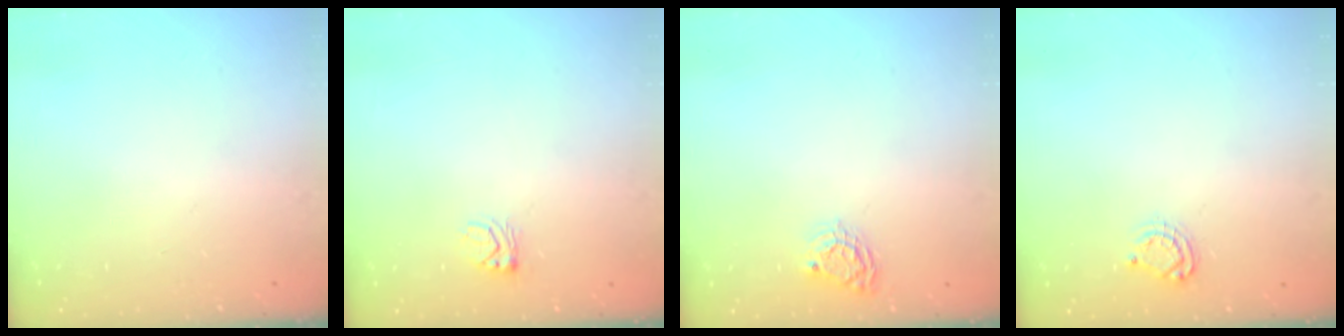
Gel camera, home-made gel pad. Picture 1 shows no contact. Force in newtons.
{"total": 3.9, "press": 3.9, "slide": 0.2}
{"total": 5.6, "press": 5.6, "slide": 0.5}
{"total": 5.8, "press": 5.8, "slide": 0.7}